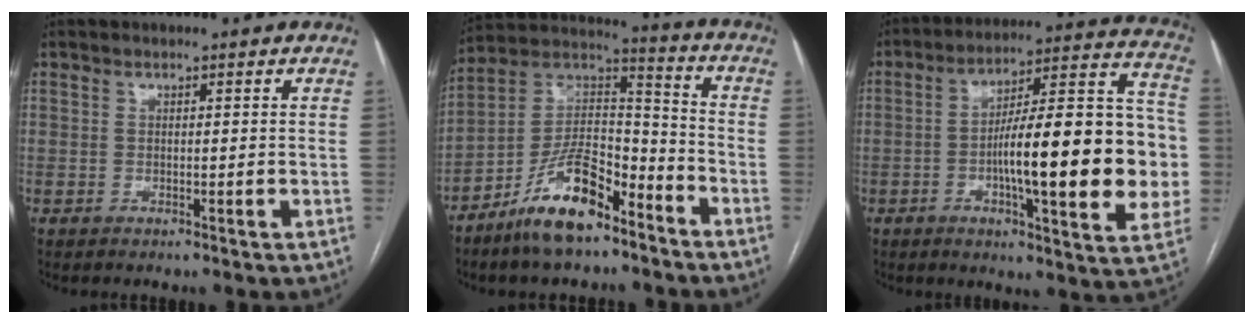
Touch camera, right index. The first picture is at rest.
{"total": 13.3, "force": [-8.8, 5.5, 8.4], "torque": [-0.153, 0.017, -0.158]}
{"total": 23.6, "force": [-3.3, 4.3, 23.0], "torque": [-0.279, 0.032, -0.043]}